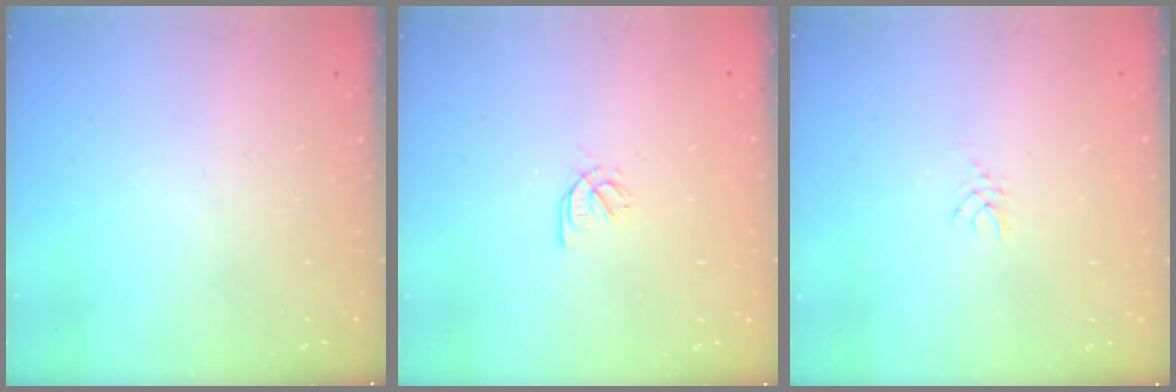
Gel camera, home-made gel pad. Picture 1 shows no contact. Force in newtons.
{"total": 1.6, "press": 1.5, "slide": 0.3}
{"total": 2.7, "press": 2.7, "slide": 0.4}